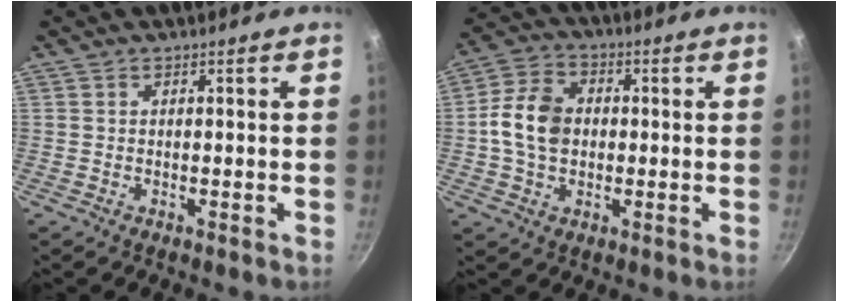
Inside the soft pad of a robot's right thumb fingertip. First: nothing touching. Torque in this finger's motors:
{"motor_torque": [1.72, 1.77, 0.92, -0.54, 0.13]}